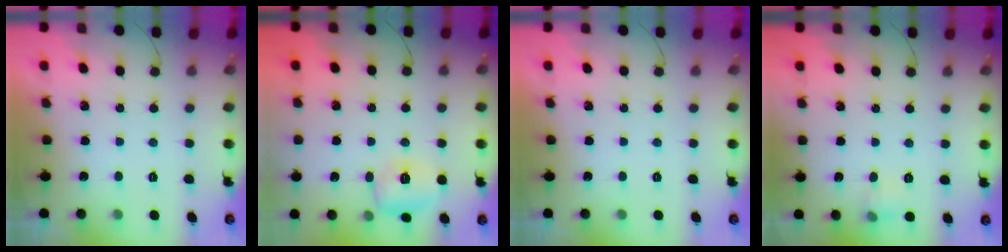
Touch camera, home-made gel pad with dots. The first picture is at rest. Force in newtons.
{"total": 7.5, "press": 7.4, "slide": 1.6}
{"total": 0.0}
{"total": 4.9, "press": 4.8, "slide": 1.1}